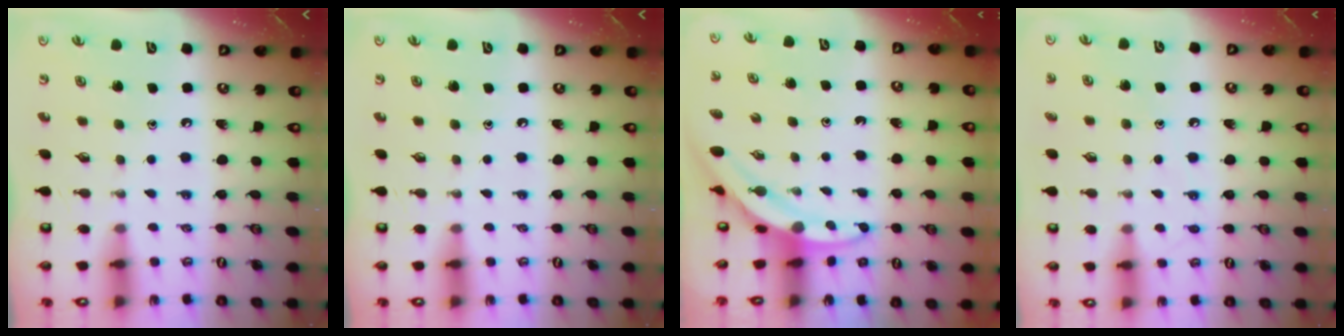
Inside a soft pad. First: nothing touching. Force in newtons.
{"total": 0.0}
{"total": 3.6, "press": 3.6, "slide": 0.1}
{"total": 8.2, "press": 8.1, "slide": 0.9}